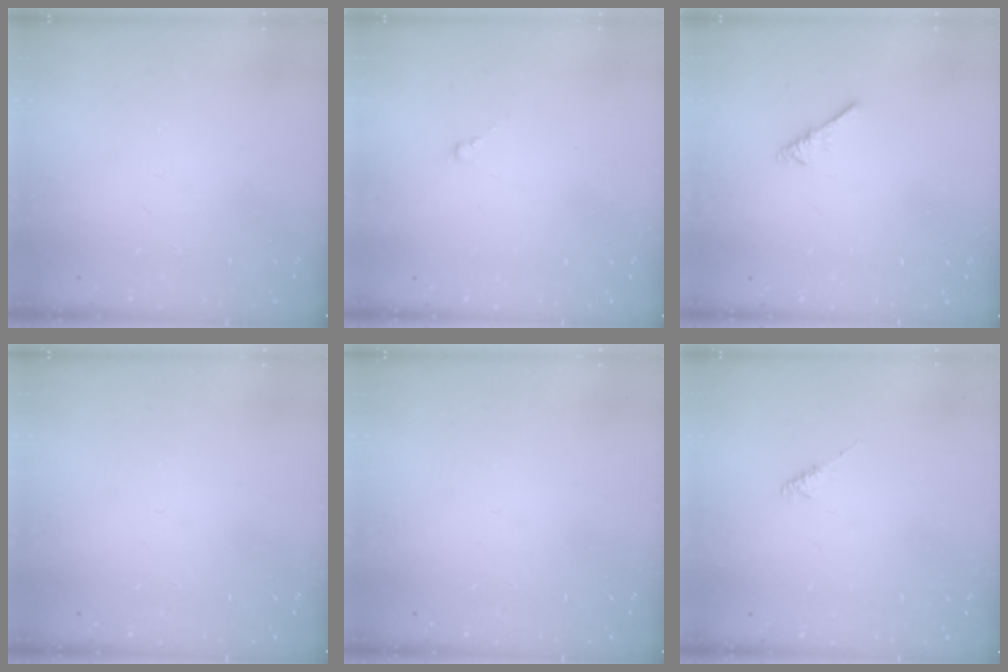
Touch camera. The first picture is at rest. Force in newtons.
{"total": 0.0}
{"total": 2.2, "press": 2.1, "slide": 0.5}
{"total": 0.0}
{"total": 0.0}
{"total": 2.0, "press": 1.9, "slide": 0.4}